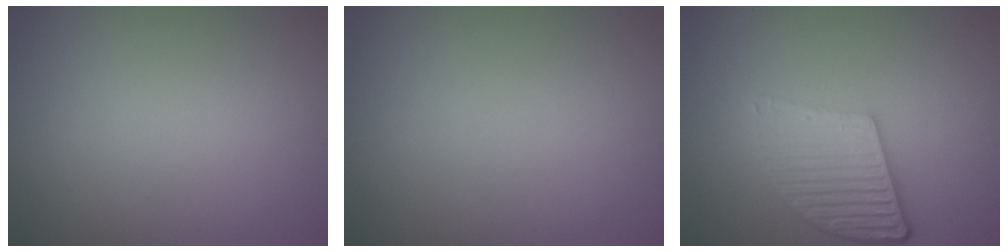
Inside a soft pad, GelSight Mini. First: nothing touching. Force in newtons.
{"total": 0.0}
{"total": 5.4, "press": 3.9, "slide": 3.7}